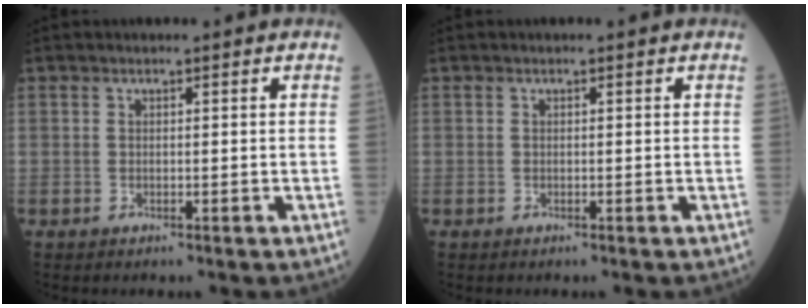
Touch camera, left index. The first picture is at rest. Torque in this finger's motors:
{"motor_torque": [0.00, 0.00, 0.00, 0.00]}